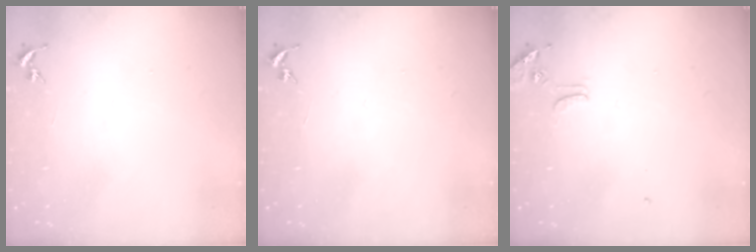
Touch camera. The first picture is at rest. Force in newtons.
{"total": 0.0}
{"total": 8.0, "press": 7.9, "slide": 0.7}